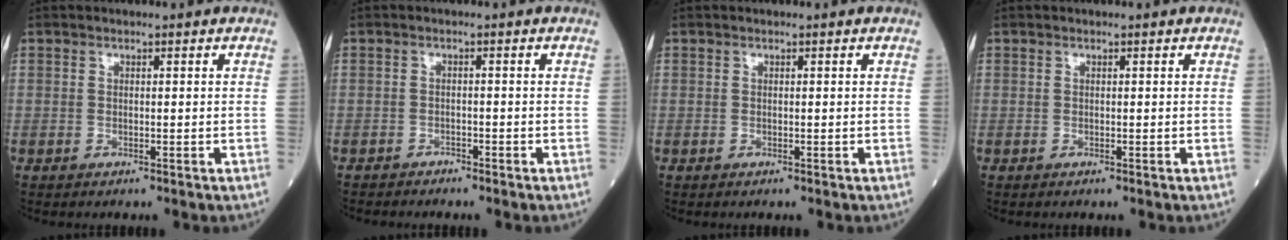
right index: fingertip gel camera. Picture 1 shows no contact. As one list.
[{"total": 1.4, "force": [-1.4, 0.4, 0.0], "torque": [0.002, 0.001, -0.024]}, {"total": 0.0}, {"total": 0.0}]